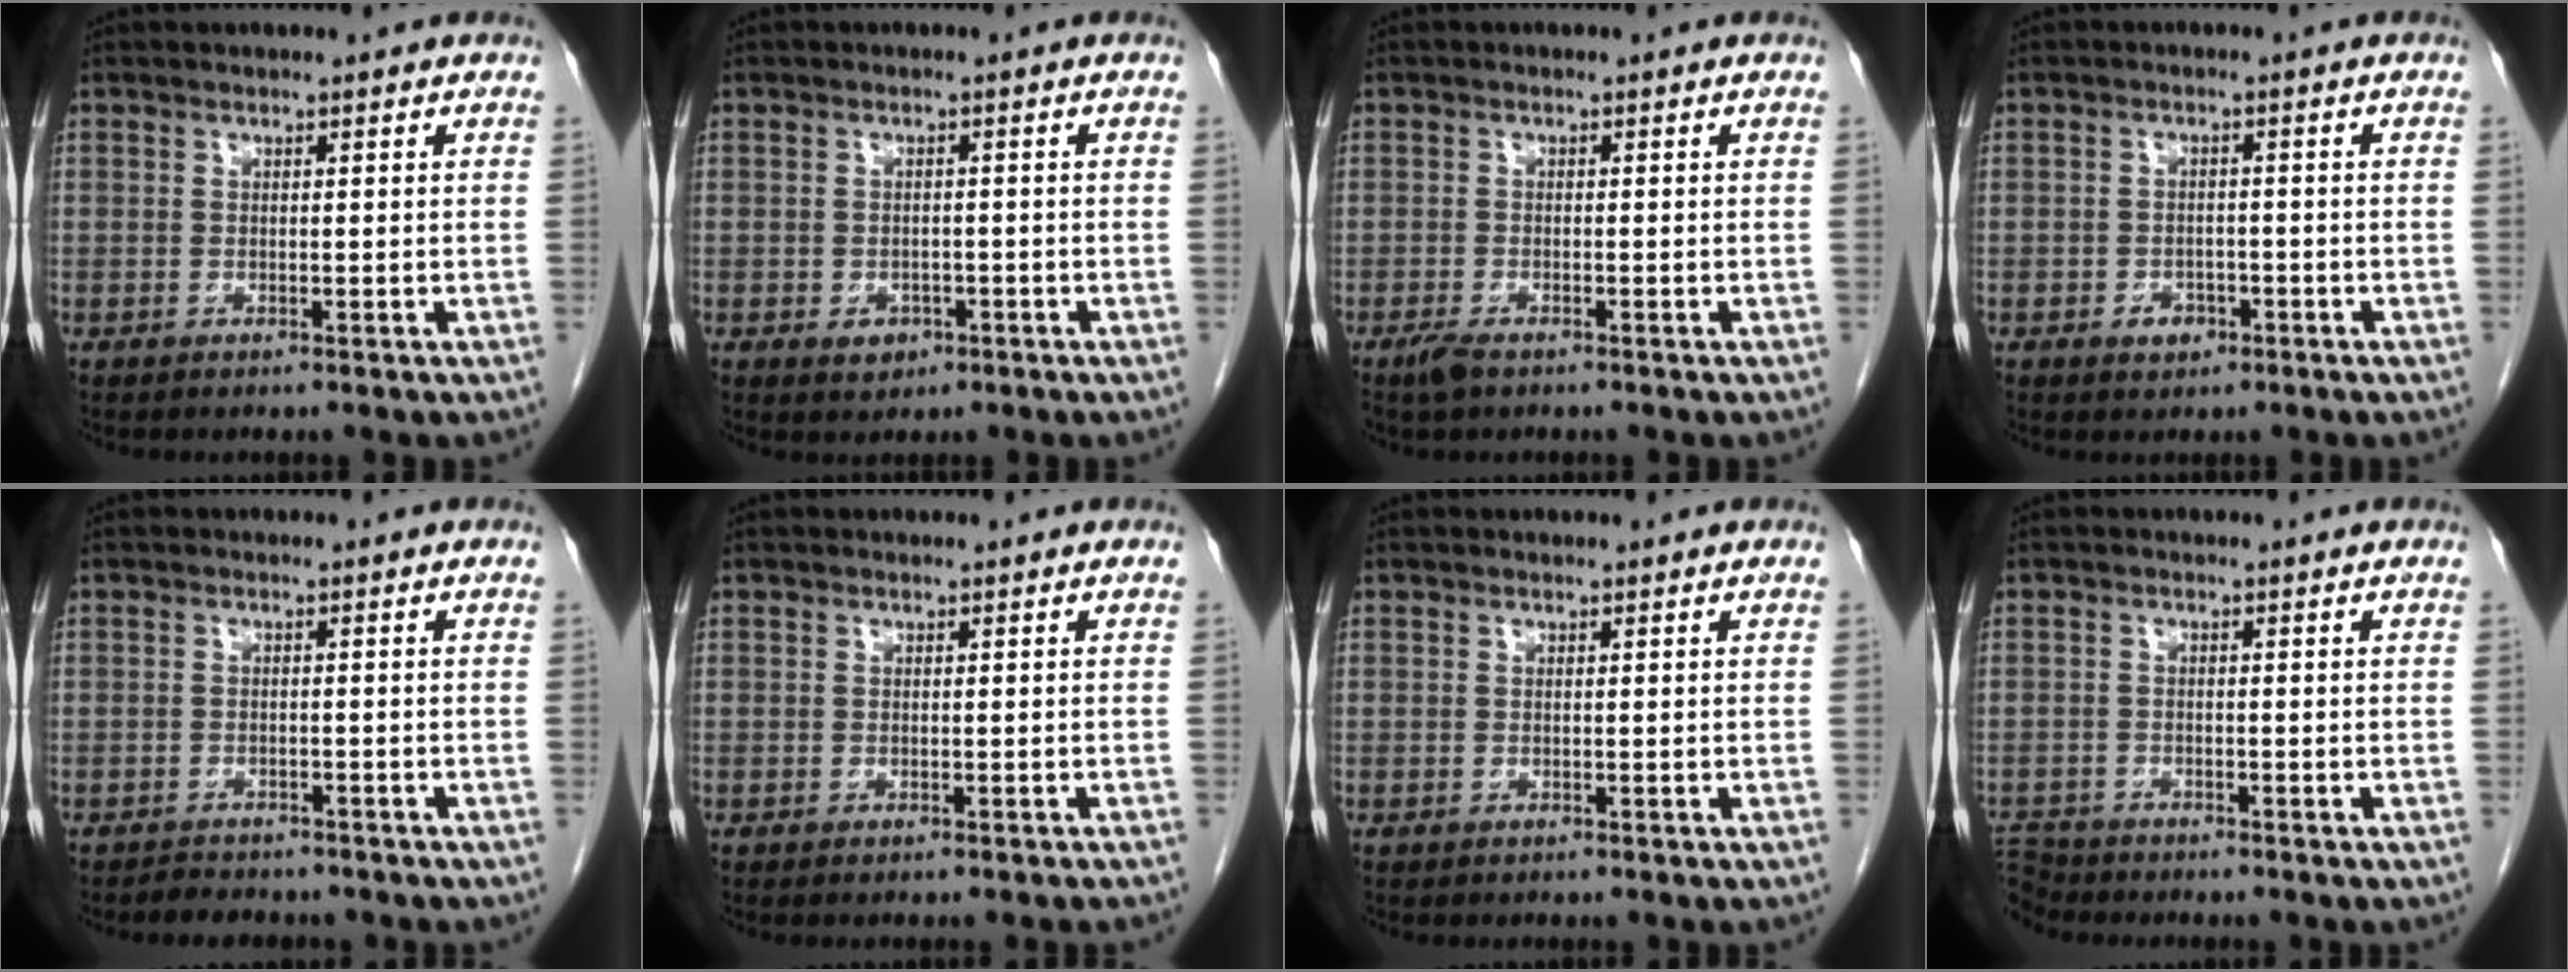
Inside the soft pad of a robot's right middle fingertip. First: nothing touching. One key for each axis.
{"total": 2.4, "fx": -1.2, "fy": 1.8, "fz": 1.1, "tx": -0.011, "ty": 0.004, "tz": -0.009}
{"total": 2.0, "fx": -1.5, "fy": 0.5, "fz": 1.3, "tx": -0.033, "ty": -0.005, "tz": -0.026}
{"total": 2.5, "fx": -1.3, "fy": 1.8, "fz": 1.2, "tx": -0.015, "ty": 0.005, "tz": -0.013}
{"total": 3.8, "fx": -3.4, "fy": 1.4, "fz": 0.9, "tx": -0.024, "ty": -0.006, "tz": -0.046}
{"total": 3.3, "fx": -3.0, "fy": 0.3, "fz": 1.3, "tx": -0.020, "ty": -0.006, "tz": -0.035}
{"total": 0.0}
{"total": 3.9, "fx": -3.8, "fy": 0.6, "fz": -0.3, "tx": 0.009, "ty": -0.009, "tz": -0.073}